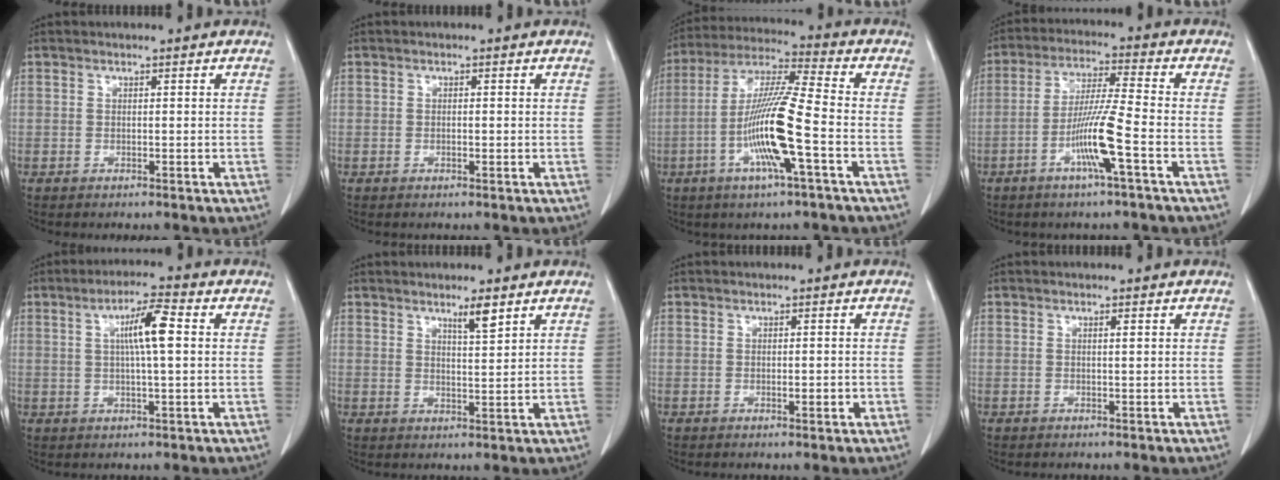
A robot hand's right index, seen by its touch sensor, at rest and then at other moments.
{"total": 0.6, "force": [-0.2, 0.3, 0.5], "torque": [-0.008, 0.000, -0.003]}
{"total": 13.5, "force": [-3.9, 0.2, 12.9], "torque": [-0.258, -0.003, -0.082]}
{"total": 9.0, "force": [-3.6, -0.8, 8.2], "torque": [-0.161, -0.006, -0.072]}
{"total": 6.6, "force": [1.3, 0.4, 6.4], "torque": [-0.114, 0.010, 0.020]}
{"total": 3.2, "force": [2.3, 0.2, 2.3], "torque": [-0.042, -0.004, 0.040]}
{"total": 1.2, "force": [-0.3, 0.4, 1.1], "torque": [-0.019, 0.001, -0.002]}
{"total": 0.5, "force": [0.2, 0.0, 0.5], "torque": [-0.011, 0.000, 0.004]}